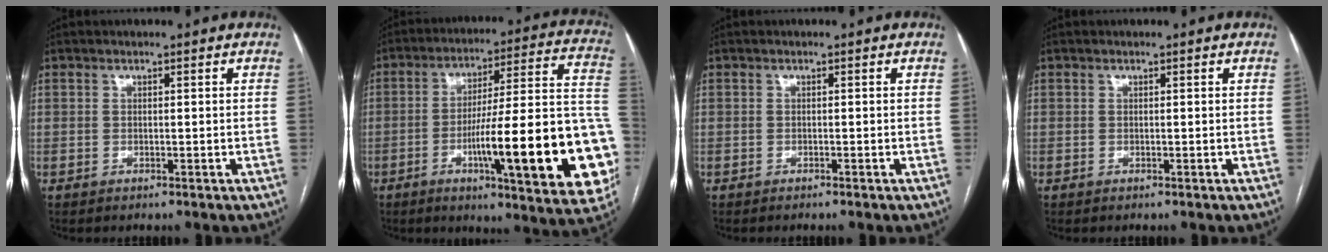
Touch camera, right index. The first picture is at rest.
{"total": 25.7, "force": [-7.2, 2.9, 24.5], "torque": [-0.271, 0.008, -0.097]}
{"total": 0.6, "force": [-0.5, -0.1, 0.3], "torque": [-0.005, 0.001, -0.010]}
{"total": 0.0}